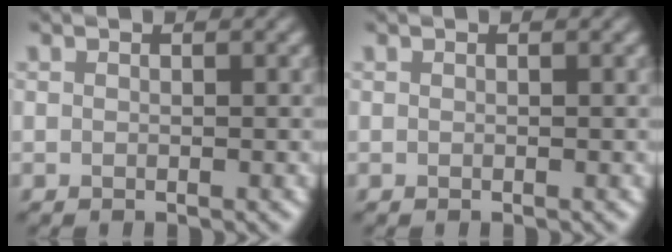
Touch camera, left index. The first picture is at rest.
{"total": 0.0}